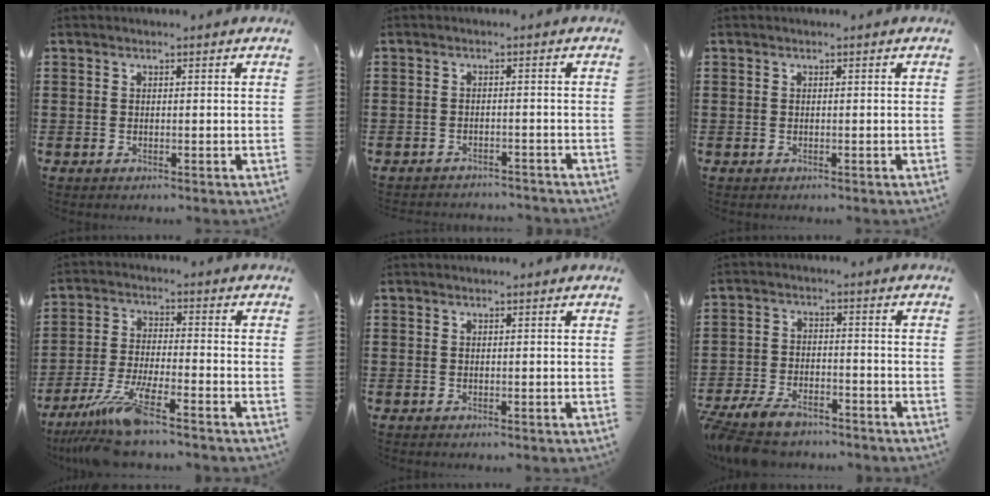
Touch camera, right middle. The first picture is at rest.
{"total": 2.1, "force": [-2.1, 0.2, -0.1], "torque": [-0.006, 0.000, -0.045]}
{"total": 0.5, "force": [-0.2, 0.5, 0.0], "torque": [0.001, 0.005, -0.006]}
{"total": 9.7, "force": [-7.6, 0.7, 6.0], "torque": [-0.135, -0.015, -0.150]}
{"total": 0.0}
{"total": 5.7, "force": [-5.2, 1.4, 1.9], "torque": [-0.059, -0.004, -0.105]}